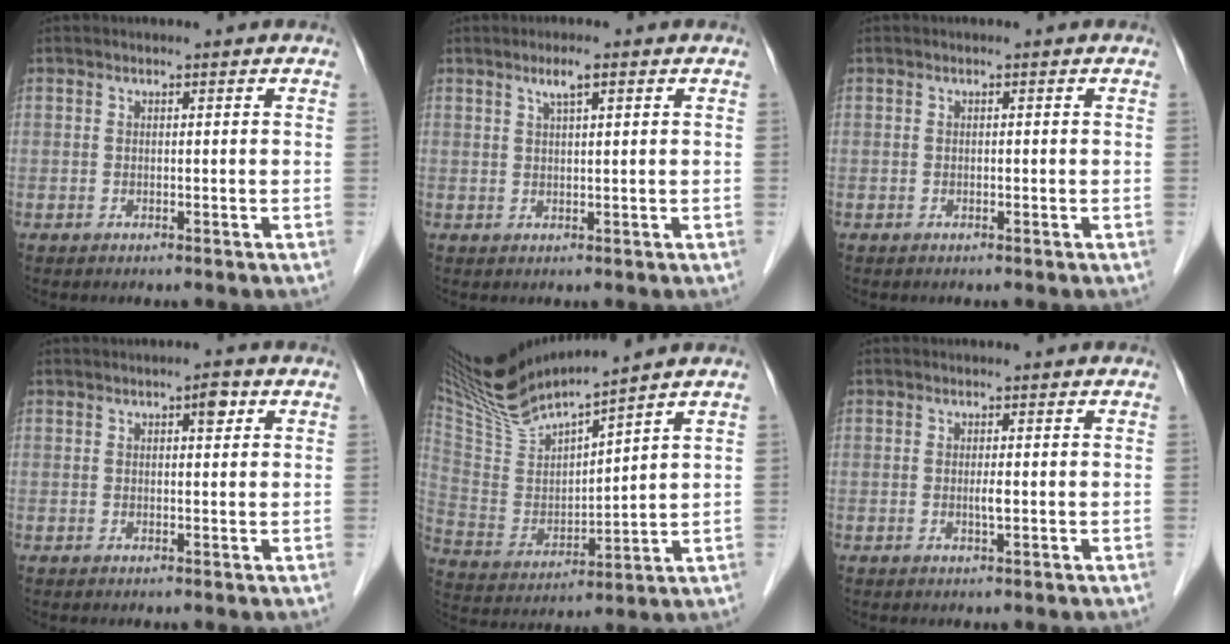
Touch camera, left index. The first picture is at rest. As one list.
[{"total": 2.4, "force": [1.3, 0.2, 2.1], "torque": [-0.042, 0.007, 0.023]}, {"total": 0.0}, {"total": 1.8, "force": [0.8, 0.7, 1.5], "torque": [-0.023, 0.006, 0.008]}, {"total": 14.7, "force": [13.3, -0.1, 6.1], "torque": [-0.130, -0.004, 0.266]}, {"total": 1.1, "force": [-0.1, 0.1, 1.1], "torque": [-0.023, -0.002, -0.001]}]